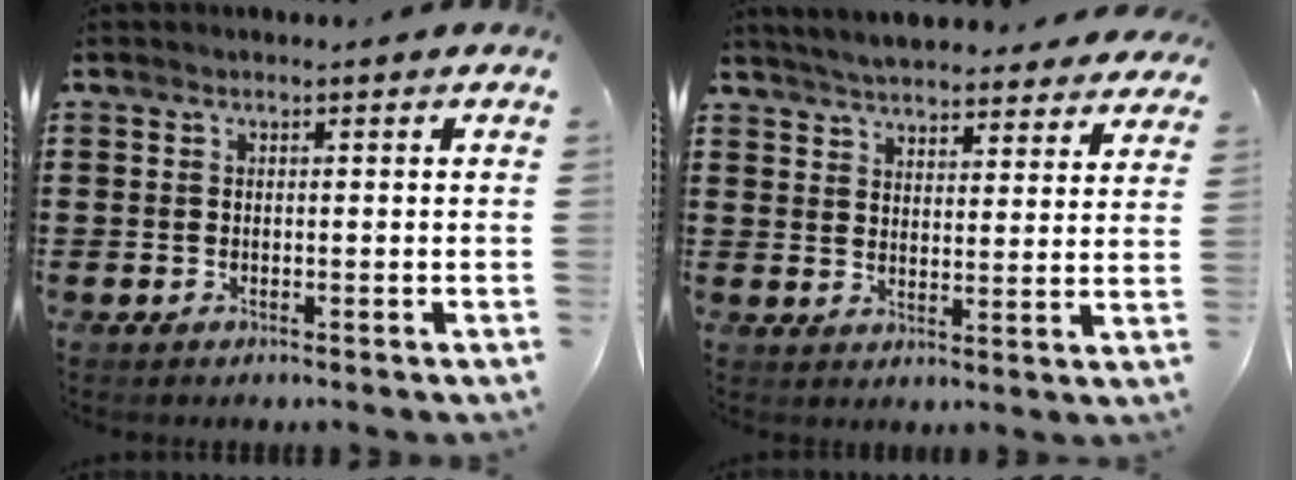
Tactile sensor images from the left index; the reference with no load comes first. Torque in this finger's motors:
{"motor_torque": [1.27, -0.87, 1.05, 0.11]}